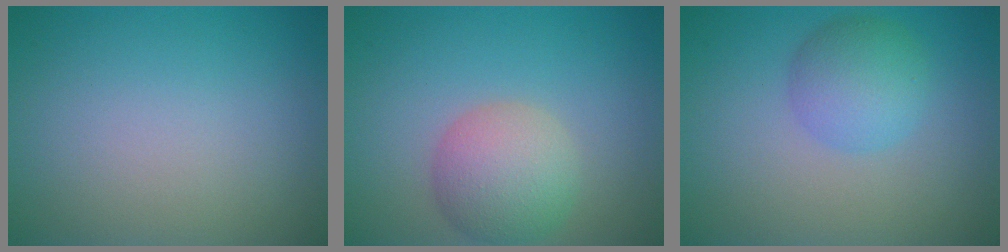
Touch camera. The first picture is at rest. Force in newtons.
{"total": 4.7, "press": 4.7, "slide": 0.3}
{"total": 3.6, "press": 3.6, "slide": 0.2}